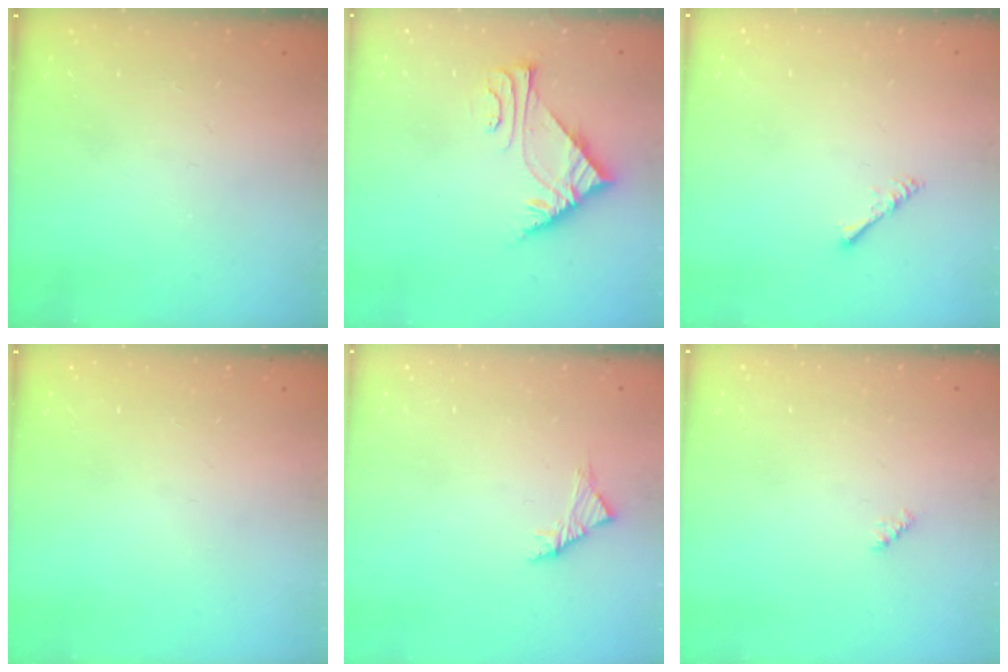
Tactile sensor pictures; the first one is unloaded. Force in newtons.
{"total": 6.0, "press": 6.0, "slide": 0.7}
{"total": 2.0, "press": 1.9, "slide": 0.4}
{"total": 0.0}
{"total": 2.8, "press": 2.6, "slide": 0.8}
{"total": 2.4, "press": 2.4, "slide": 0.4}